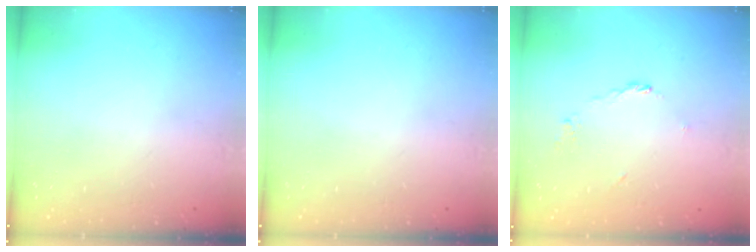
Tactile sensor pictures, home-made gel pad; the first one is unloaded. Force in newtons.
{"total": 0.0}
{"total": 3.3, "press": 3.2, "slide": 0.8}